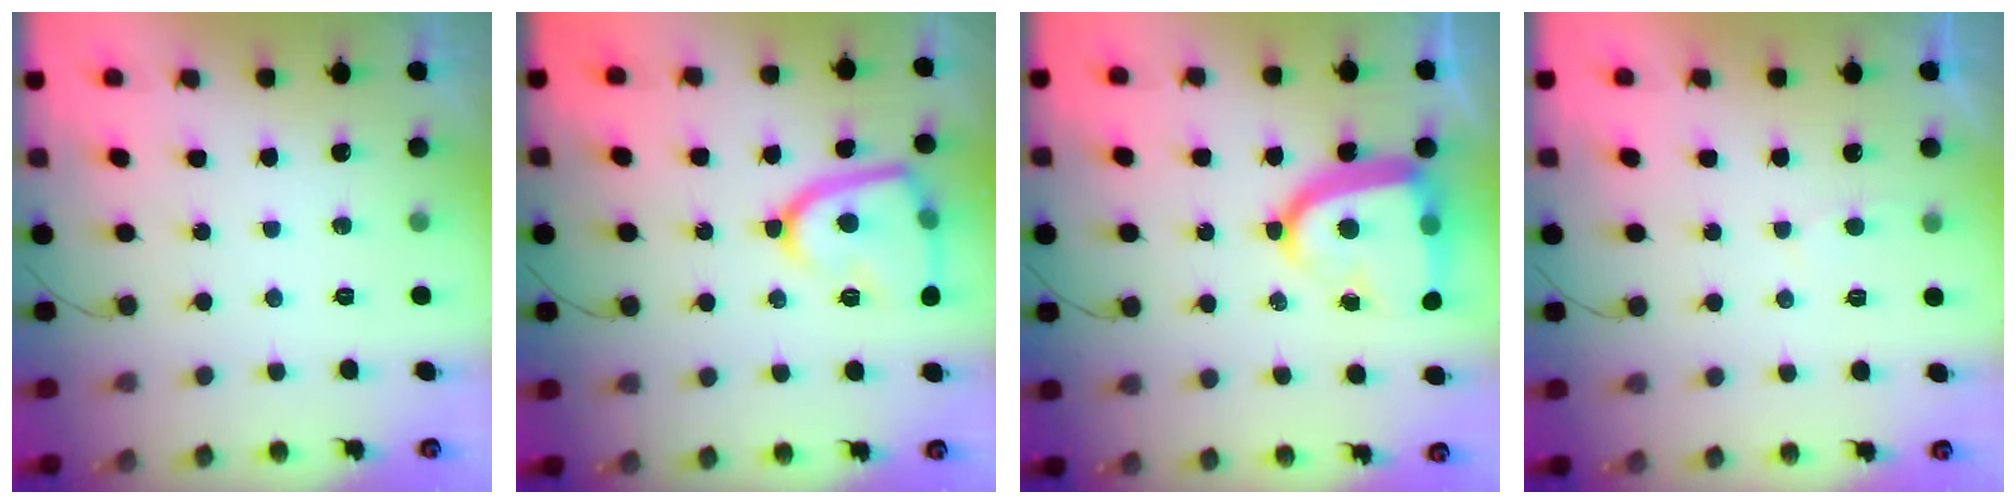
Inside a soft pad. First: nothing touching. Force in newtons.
{"total": 15.1, "press": 15.0, "slide": 1.4}
{"total": 15.8, "press": 15.7, "slide": 1.1}
{"total": 1.9, "press": 1.9, "slide": 0.3}